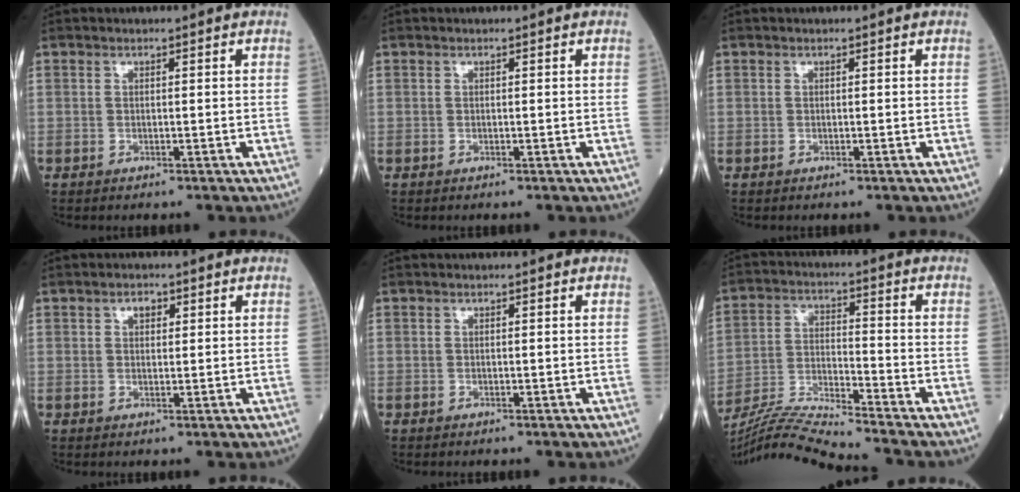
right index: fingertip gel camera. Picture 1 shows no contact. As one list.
[{"total": 0.0}, {"total": 0.0}, {"total": 1.8, "force": [0.8, 1.1, 1.1], "torque": [-0.018, 0.004, 0.013]}, {"total": 0.0}, {"total": 11.0, "force": [-10.3, -2.6, 3.1], "torque": [-0.060, -0.008, -0.191]}]